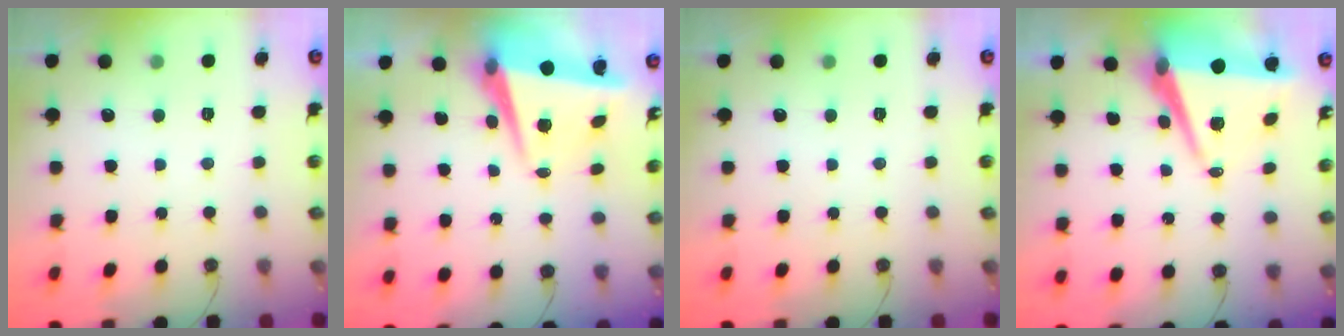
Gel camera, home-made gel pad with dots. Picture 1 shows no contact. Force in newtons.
{"total": 7.8, "press": 7.6, "slide": 1.8}
{"total": 0.0}
{"total": 9.3, "press": 8.2, "slide": 4.3}